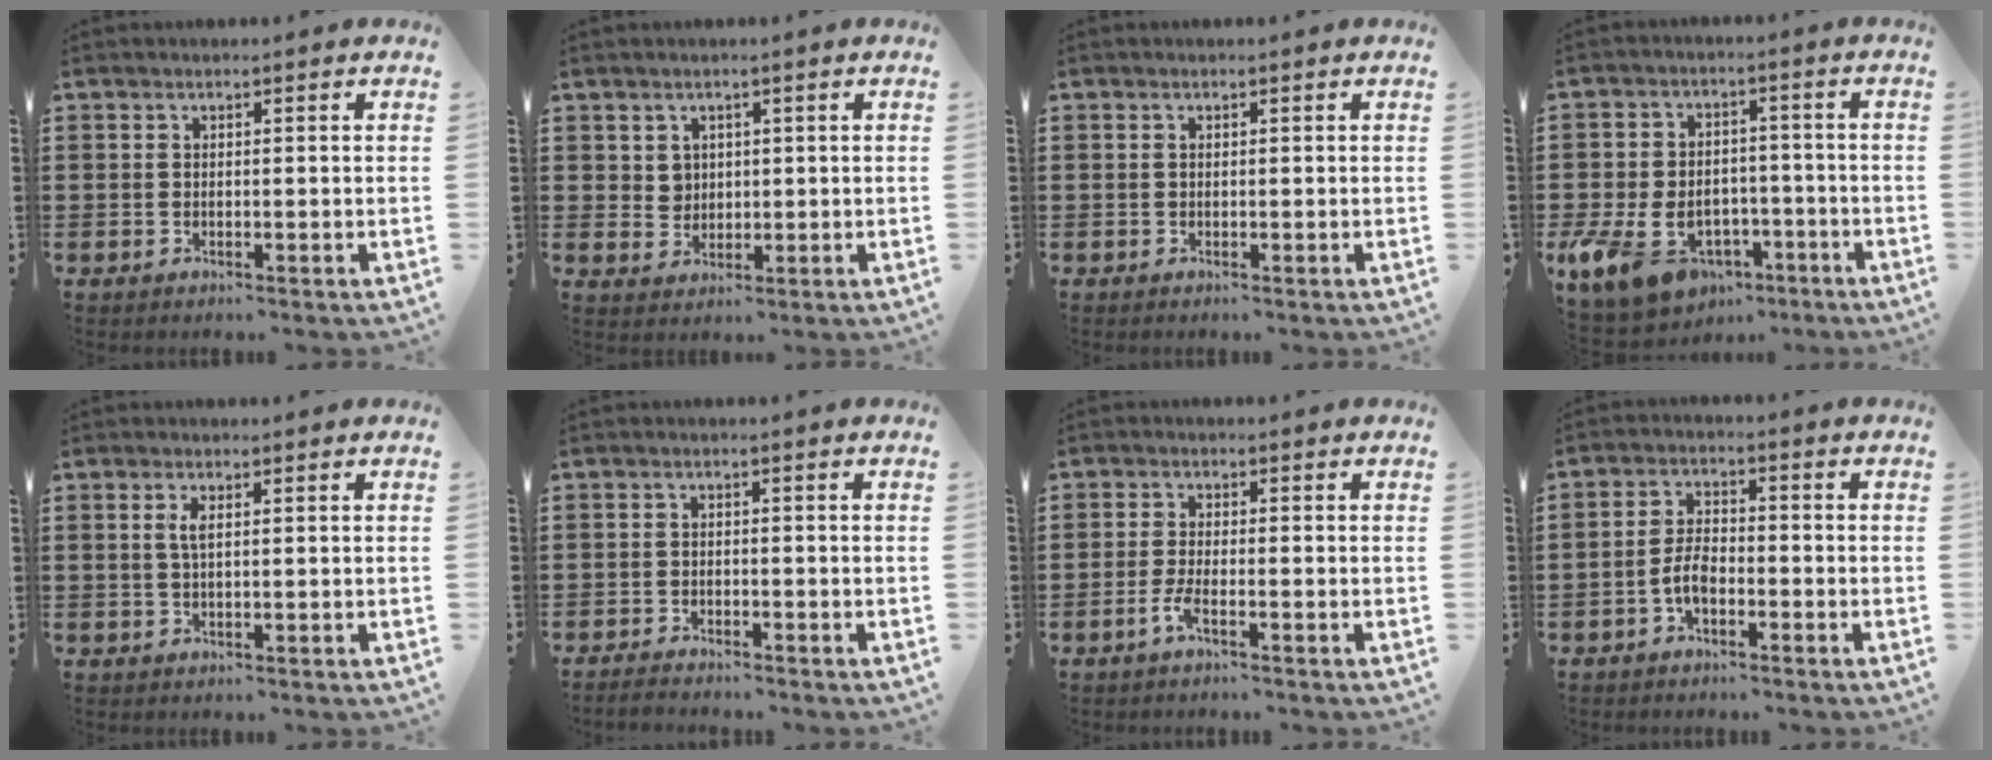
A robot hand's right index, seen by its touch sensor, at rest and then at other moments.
{"total": 2.6, "force": [1.2, 2.2, 0.6], "torque": [-0.021, 0.010, 0.023]}
{"total": 0.0}
{"total": 9.7, "force": [-4.8, 6.5, 5.4], "torque": [-0.141, 0.016, -0.090]}
{"total": 2.0, "force": [0.5, 0.6, 1.8], "torque": [-0.037, 0.004, 0.007]}
{"total": 1.5, "force": [-1.5, 0.2, -0.1], "torque": [-0.004, 0.004, -0.033]}
{"total": 2.8, "force": [-1.6, 0.4, 2.2], "torque": [-0.061, -0.008, -0.037]}
{"total": 4.5, "force": [-2.0, 2.2, 3.4], "torque": [-0.089, -0.002, -0.046]}